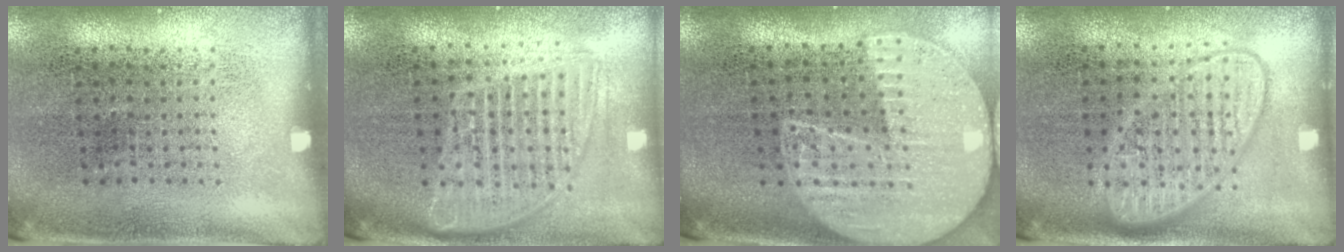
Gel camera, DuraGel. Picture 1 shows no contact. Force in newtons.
{"total": 1.7, "press": 1.4, "slide": 1.0}
{"total": 2.3, "press": 2.0, "slide": 1.1}
{"total": 2.9, "press": 2.9, "slide": 0.4}